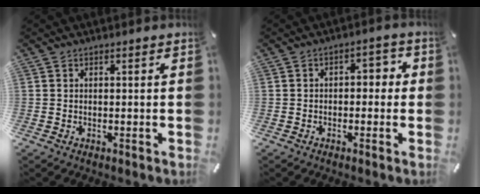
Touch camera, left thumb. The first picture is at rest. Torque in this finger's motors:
{"motor_torque": [0.63, 0.31, 0.64, 0.18, 0.00]}